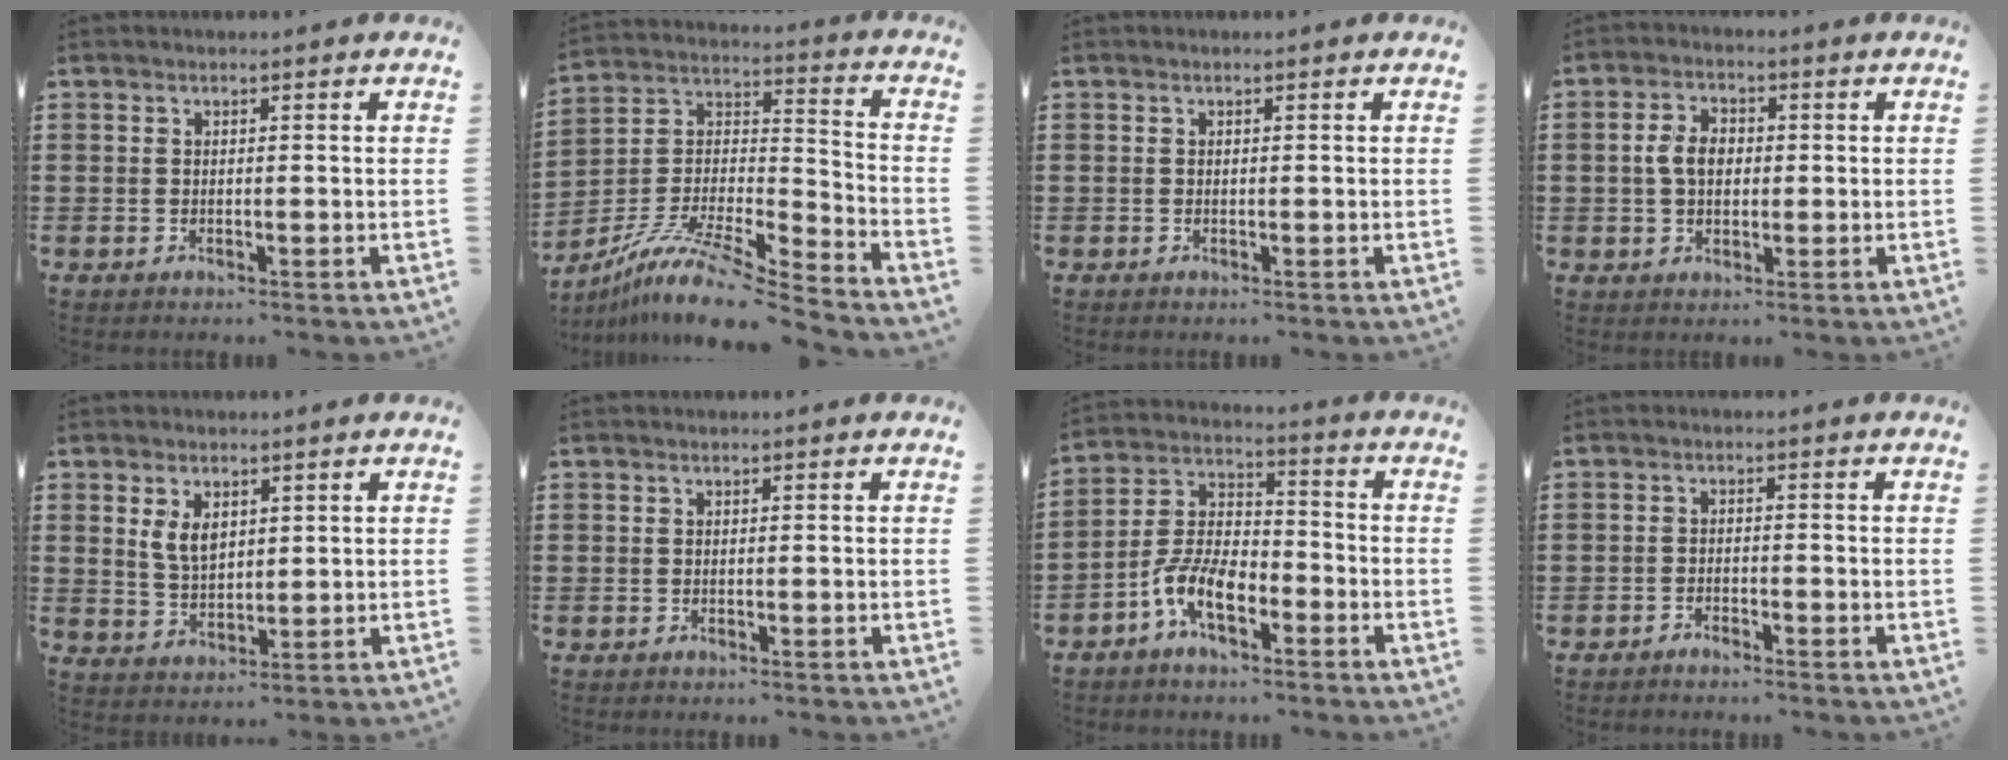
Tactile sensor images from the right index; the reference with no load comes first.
{"total": 11.0, "force": [-9.2, 1.1, 6.1], "torque": [-0.118, 0.010, -0.183]}
{"total": 0.0}
{"total": 4.7, "force": [0.2, 3.2, 3.5], "torque": [-0.081, 0.011, -0.002]}
{"total": 4.4, "force": [1.8, 2.6, 2.9], "torque": [-0.065, 0.008, 0.033]}
{"total": 0.0}
{"total": 8.4, "force": [-4.6, 3.8, 5.9], "torque": [-0.149, 0.000, -0.093]}
{"total": 1.3, "force": [-1.2, 0.1, -0.1], "torque": [-0.003, 0.006, -0.026]}